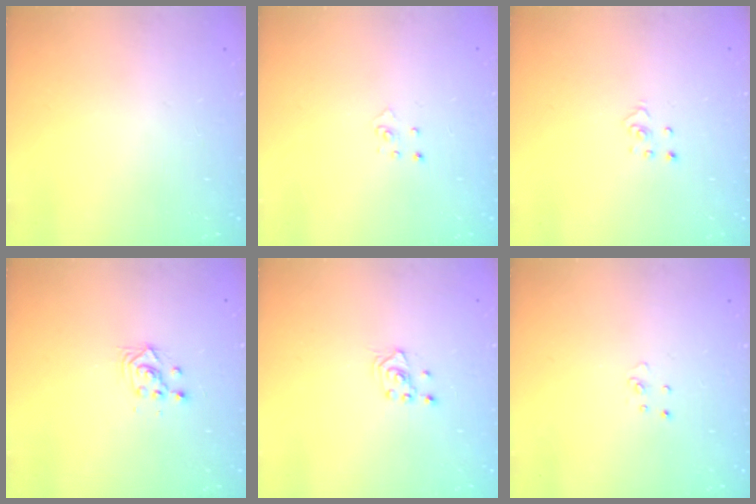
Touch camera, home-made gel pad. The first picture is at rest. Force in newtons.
{"total": 2.8, "press": 2.8, "slide": 0.3}
{"total": 2.3, "press": 2.3, "slide": 0.2}
{"total": 2.8, "press": 2.8, "slide": 0.2}
{"total": 2.1, "press": 2.1, "slide": 0.1}
{"total": 3.1, "press": 3.1, "slide": 0.2}